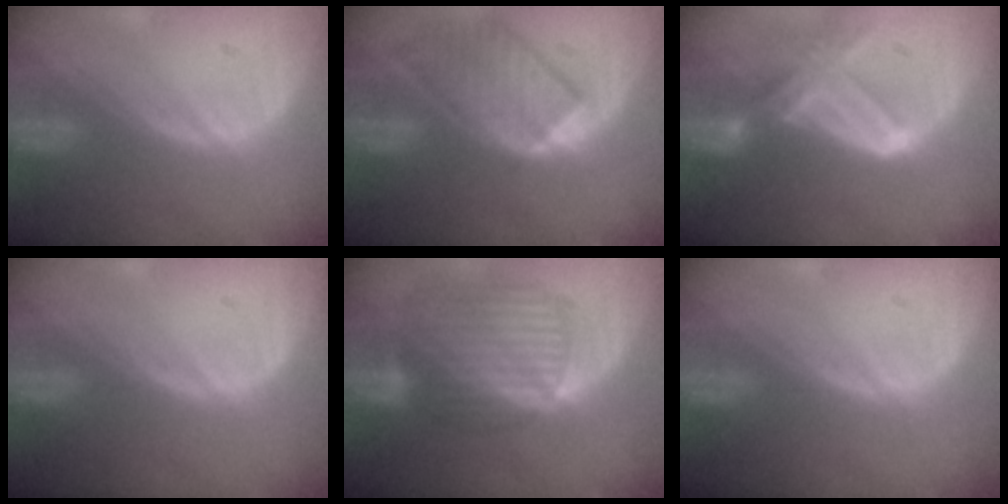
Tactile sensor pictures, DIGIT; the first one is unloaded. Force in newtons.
{"total": 9.4, "press": 8.3, "slide": 4.6}
{"total": 7.1, "press": 6.6, "slide": 2.8}
{"total": 0.0}
{"total": 10.5, "press": 8.8, "slide": 5.6}
{"total": 0.0}